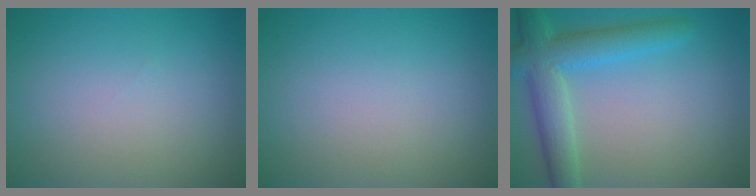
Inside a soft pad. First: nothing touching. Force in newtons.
{"total": 0.0}
{"total": 5.6, "press": 5.6, "slide": 0.2}